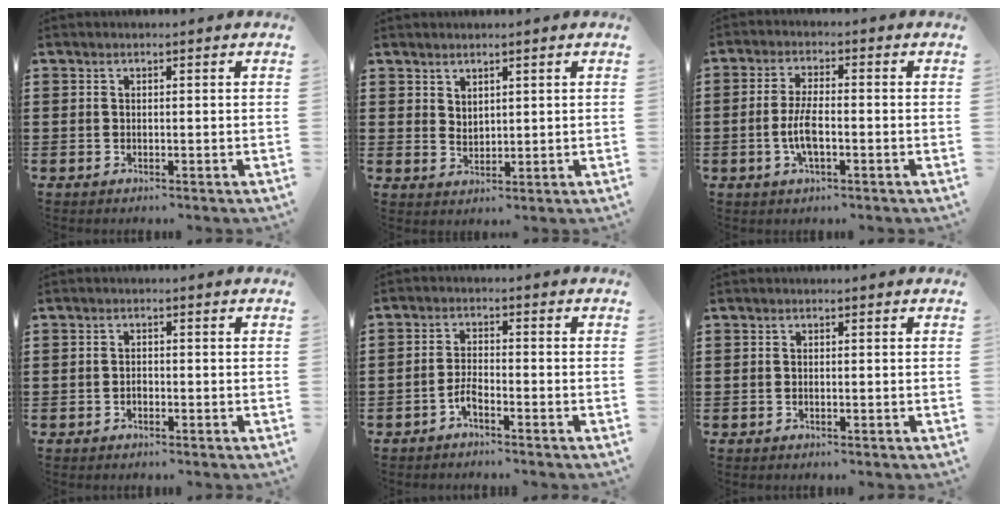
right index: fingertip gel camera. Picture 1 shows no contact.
{"total": 2.2, "force": [2.0, 0.9, 0.0], "torque": [-0.005, 0.002, 0.041]}
{"total": 5.2, "force": [-1.4, 1.5, 4.8], "torque": [-0.104, -0.002, -0.031]}
{"total": 1.0, "force": [-0.6, 0.5, 0.6], "torque": [-0.015, -0.004, -0.010]}
{"total": 2.6, "force": [-2.0, 0.5, 1.5], "torque": [-0.037, 0.002, -0.042]}
{"total": 0.0}